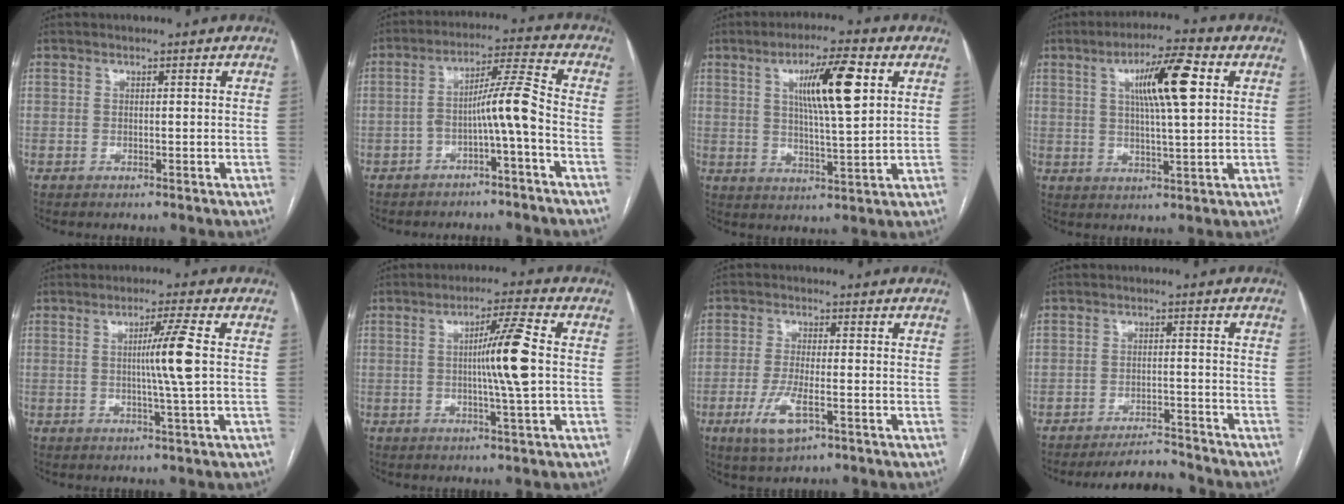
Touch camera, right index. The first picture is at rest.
{"total": 7.2, "force": [-2.6, -0.6, 6.7], "torque": [-0.112, 0.027, -0.042]}
{"total": 10.9, "force": [3.7, 1.2, 10.2], "torque": [-0.170, 0.005, 0.060]}
{"total": 10.4, "force": [3.1, 1.0, 9.8], "torque": [-0.166, 0.012, 0.050]}
{"total": 6.2, "force": [0.5, -1.5, 6.0], "torque": [-0.103, -0.002, 0.009]}
{"total": 8.4, "force": [0.1, -0.9, 8.3], "torque": [-0.139, 0.001, 0.000]}
{"total": 6.3, "force": [-2.7, 1.6, 5.4], "torque": [-0.114, -0.011, -0.046]}
{"total": 5.4, "force": [-5.4, 0.6, 0.2], "torque": [0.001, 0.002, -0.085]}